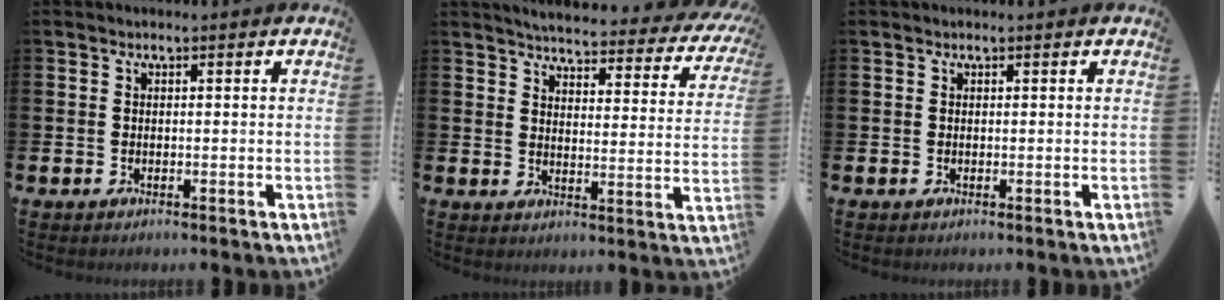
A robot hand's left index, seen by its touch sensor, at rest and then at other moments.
{"total": 3.7, "force": [3.5, 0.6, 1.1], "torque": [-0.038, -0.035, 0.051]}
{"total": 0.0}